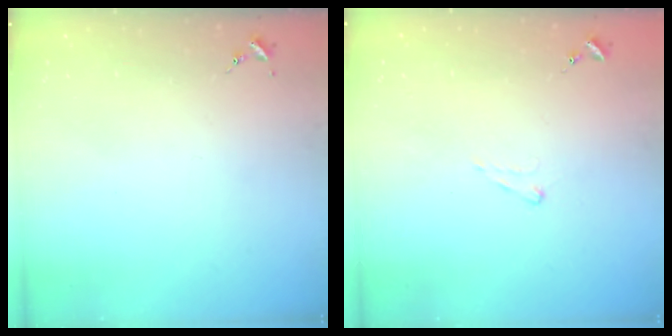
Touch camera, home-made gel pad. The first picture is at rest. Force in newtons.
{"total": 5.4, "press": 5.4, "slide": 0.5}